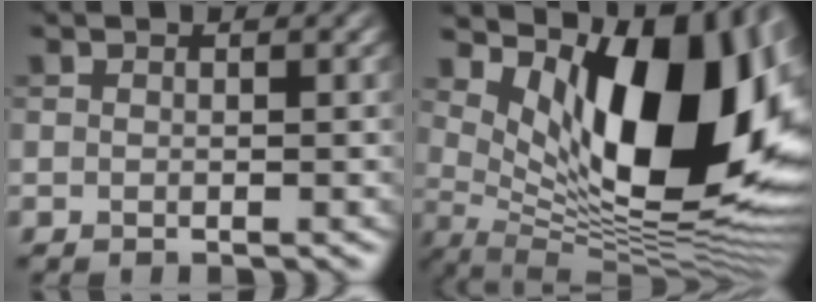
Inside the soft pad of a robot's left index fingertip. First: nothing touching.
{"total": 15.5, "force": [4.0, 7.4, 13.1], "torque": [-0.185, -0.019, 0.078]}